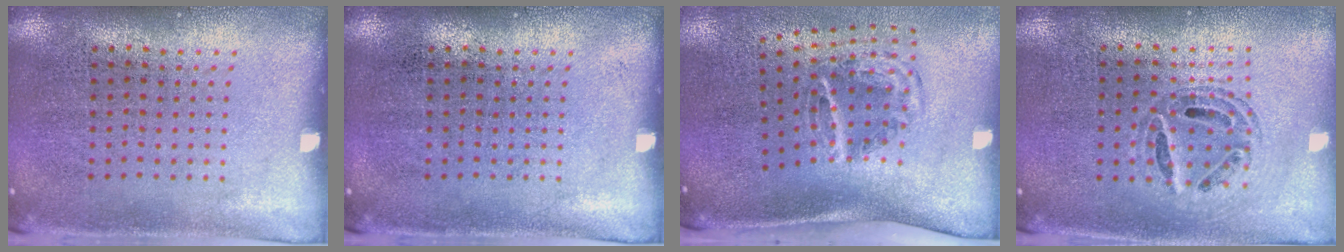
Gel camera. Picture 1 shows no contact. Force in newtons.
{"total": 0.0}
{"total": 2.0, "press": 1.2, "slide": 1.6}
{"total": 0.6, "press": 0.6, "slide": 0.2}